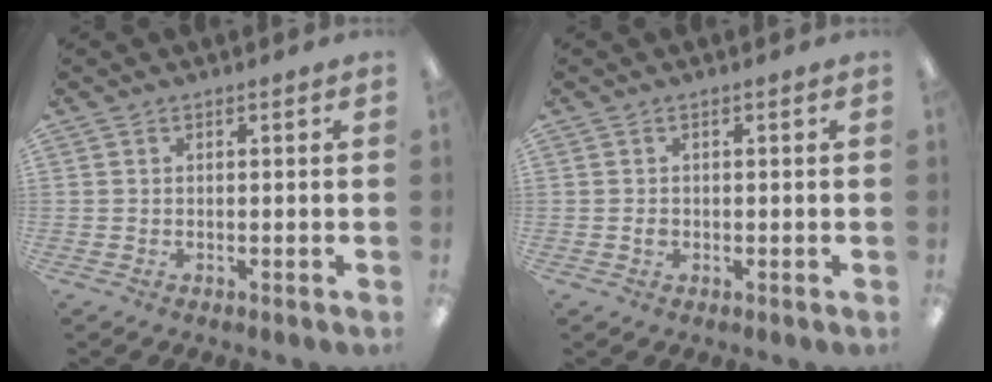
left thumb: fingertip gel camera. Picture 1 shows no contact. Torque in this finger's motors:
{"motor_torque": [-0.14, 0.13, 0.02, -0.17, -0.01]}